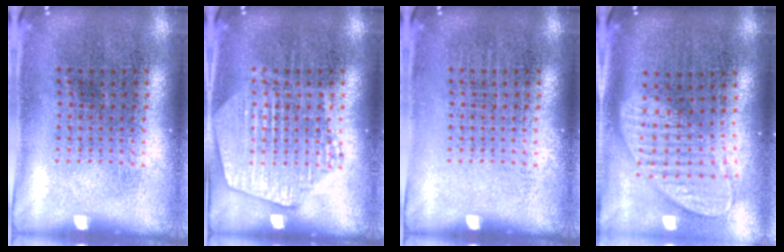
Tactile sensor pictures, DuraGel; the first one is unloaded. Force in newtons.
{"total": 2.6, "press": 2.6, "slide": 0.3}
{"total": 0.0}
{"total": 2.0, "press": 1.6, "slide": 1.2}